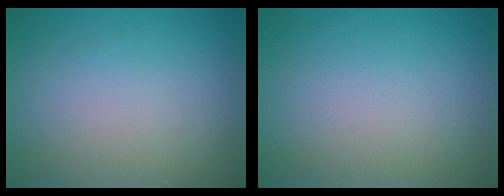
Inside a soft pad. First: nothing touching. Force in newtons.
{"total": 0.0}